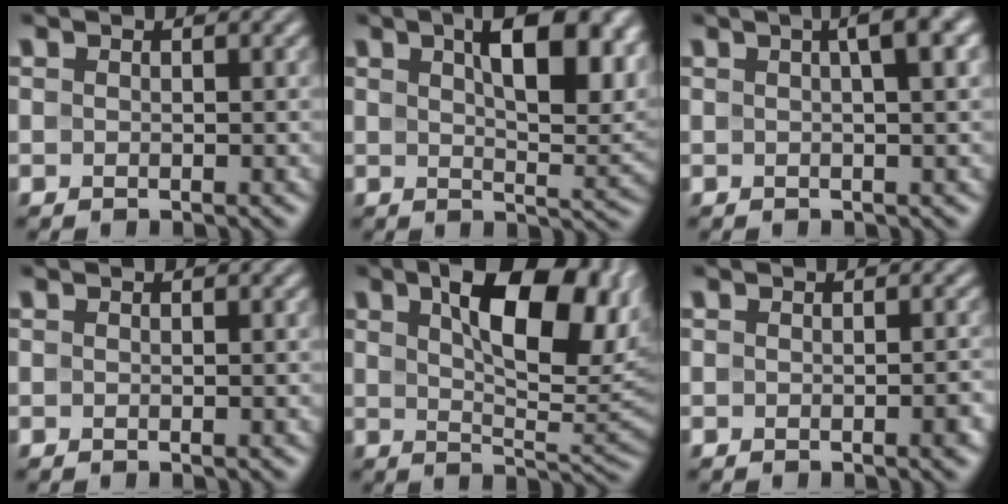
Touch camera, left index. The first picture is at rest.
{"total": 9.6, "force": [3.7, 3.7, 8.0], "torque": [-0.113, 0.003, 0.058]}
{"total": 4.4, "force": [1.5, 1.1, 4.0], "torque": [-0.044, 0.017, 0.013]}
{"total": 0.0}
{"total": 11.5, "force": [3.8, 4.8, 9.7], "torque": [-0.144, 0.006, 0.059]}
{"total": 1.3, "force": [-0.4, 0.4, 1.1], "torque": [-0.014, -0.004, -0.005]}